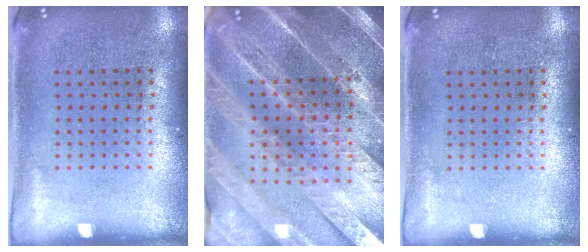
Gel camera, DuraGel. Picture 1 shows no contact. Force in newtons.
{"total": 5.1, "press": 4.4, "slide": 2.6}
{"total": 0.0}